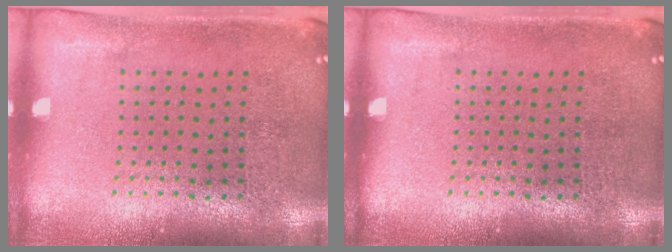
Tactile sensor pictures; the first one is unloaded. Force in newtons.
{"total": 0.0}